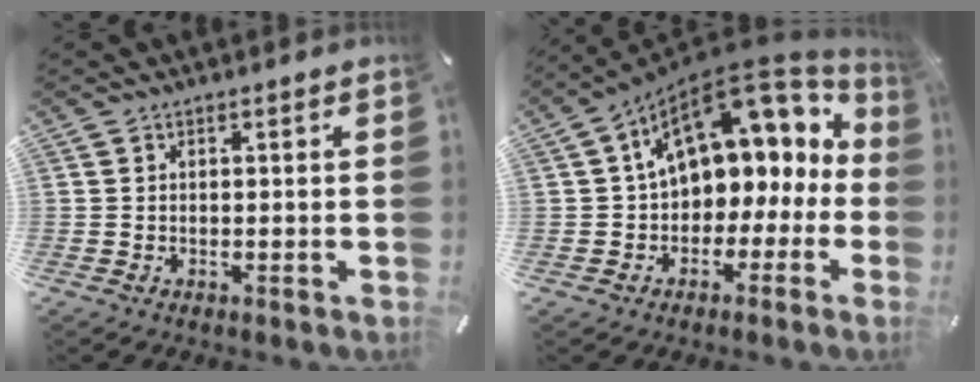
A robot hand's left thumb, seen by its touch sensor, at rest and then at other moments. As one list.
[{"total": 16.9, "force": [6.5, 11.1, 11.0], "torque": [-0.170, -0.036, 0.113]}]